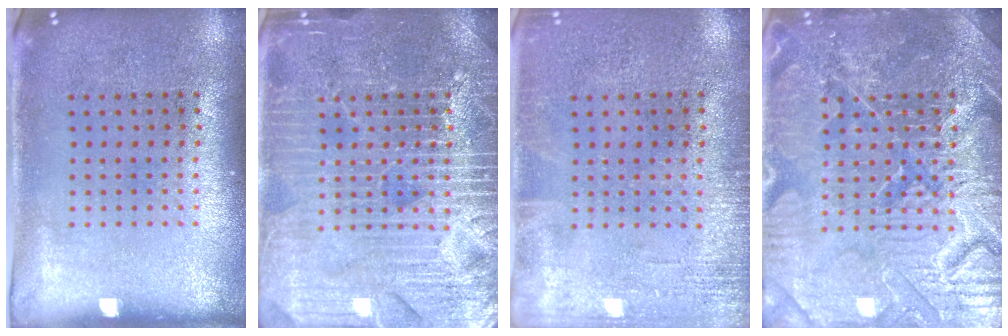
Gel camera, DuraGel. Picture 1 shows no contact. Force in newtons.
{"total": 7.1, "press": 7.1, "slide": 0.9}
{"total": 1.9, "press": 1.9, "slide": 0.2}
{"total": 5.6, "press": 5.6, "slide": 0.6}